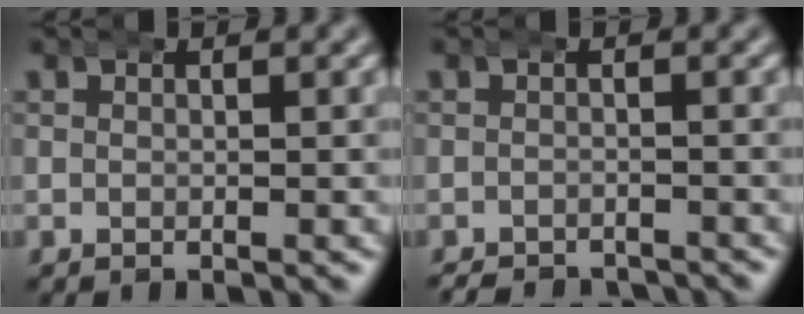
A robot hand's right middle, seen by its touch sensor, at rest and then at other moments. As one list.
[{"total": 2.7, "force": [-2.7, 0.4, 0.0], "torque": [0.001, -0.014, -0.039]}]